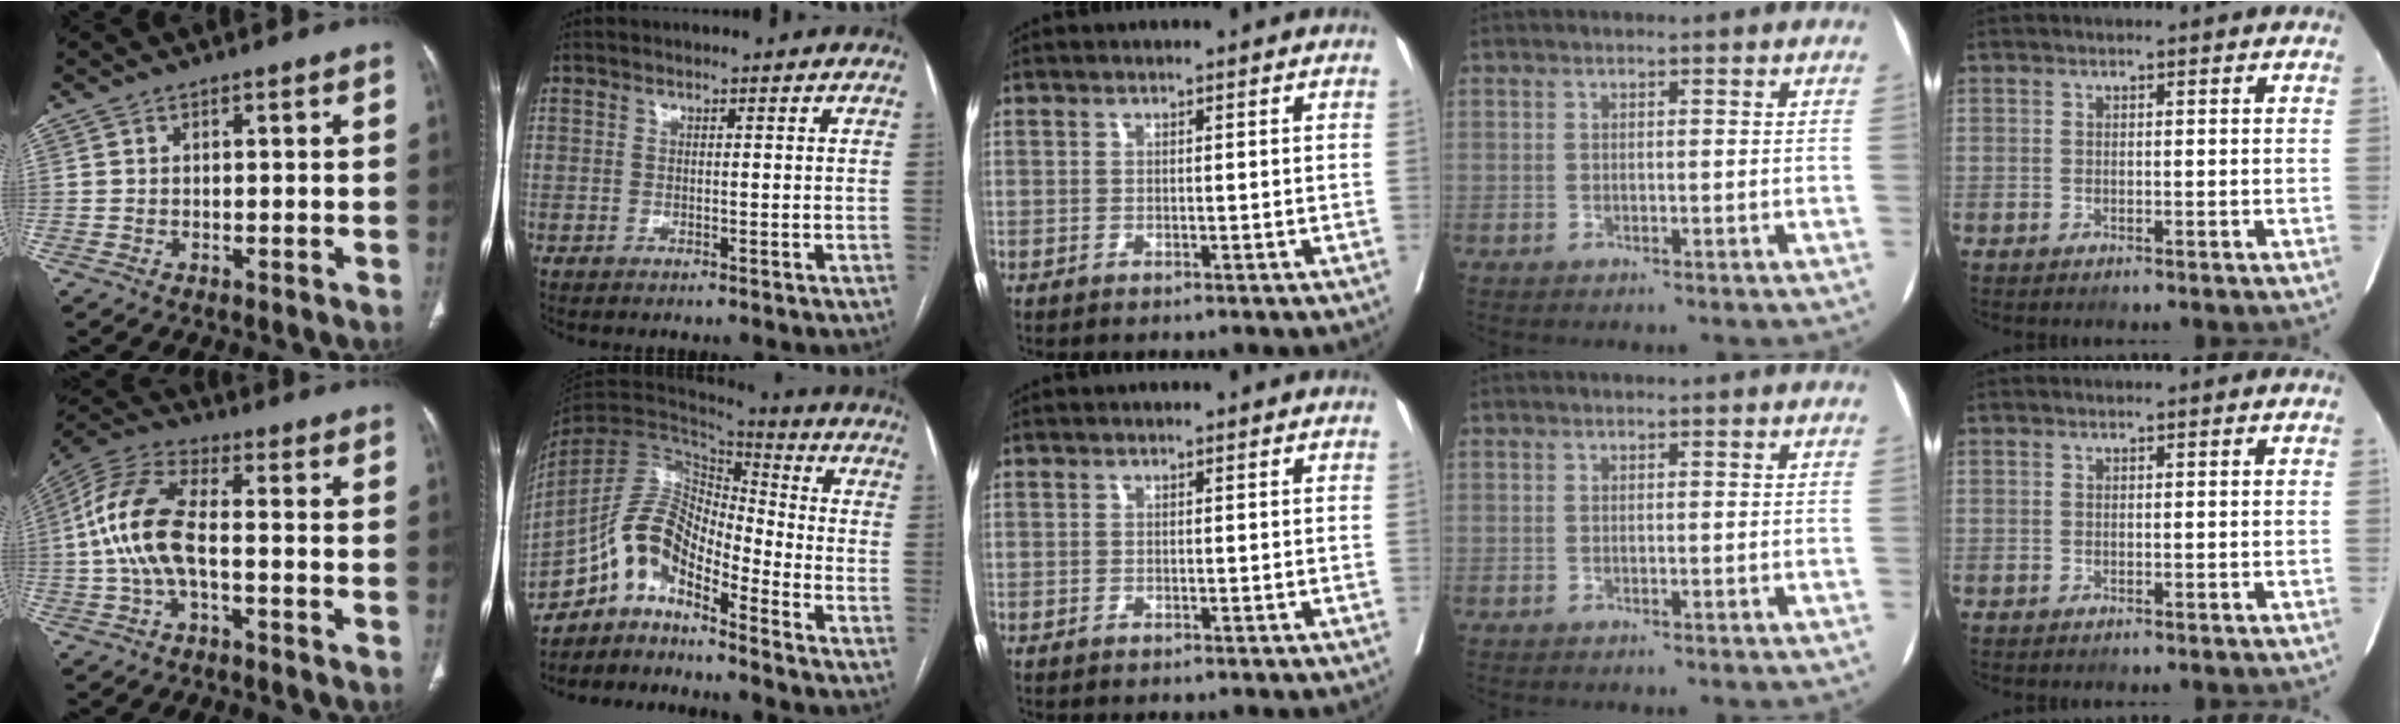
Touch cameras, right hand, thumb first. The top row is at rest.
{"thumb": {"total": 11.9, "force": [-1.5, 5.3, 10.5], "torque": [-0.235, 0.035, -0.035]}, "index": {"total": 10.3, "force": [-7.8, 3.1, 6.1], "torque": [-0.120, 0.031, -0.146]}}